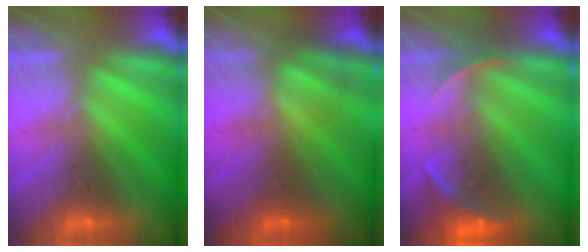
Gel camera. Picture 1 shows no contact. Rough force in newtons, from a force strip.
{"total": 4.7}
{"total": 7.4}